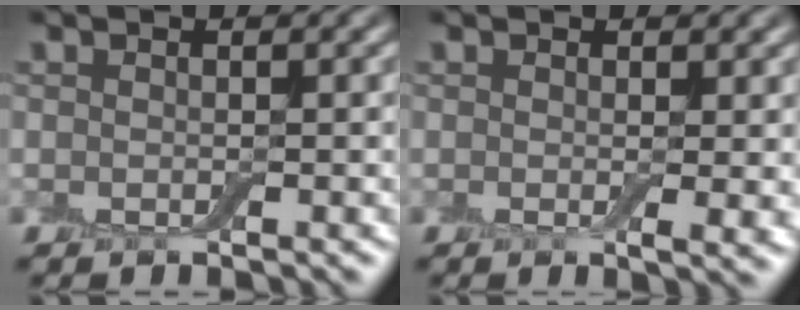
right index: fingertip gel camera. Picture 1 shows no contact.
{"total": 2.2, "force": [0.3, 0.5, 2.1], "torque": [-0.026, -0.011, 0.006]}